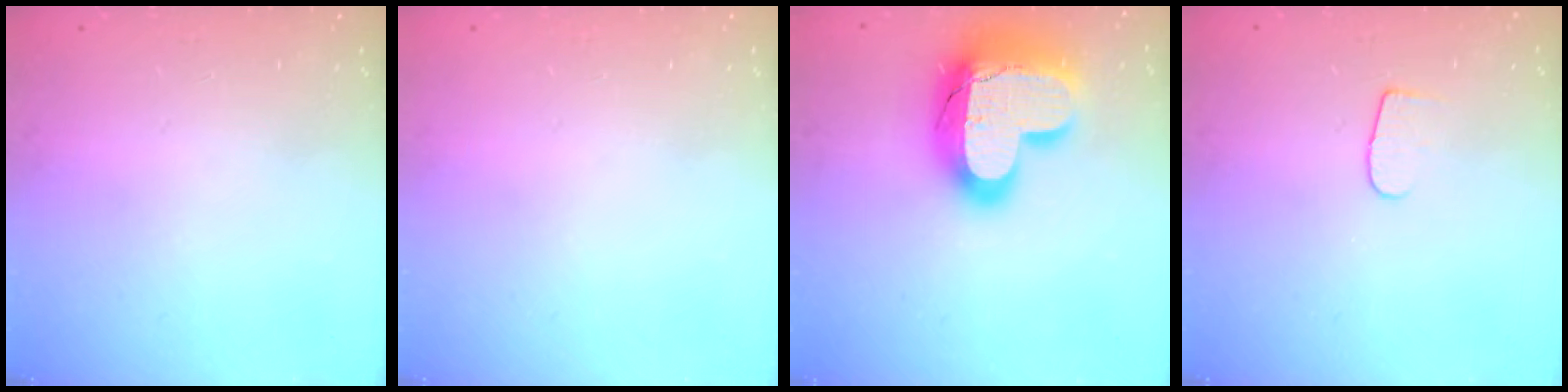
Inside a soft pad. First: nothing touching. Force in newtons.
{"total": 0.0}
{"total": 22.3, "press": 22.3, "slide": 1.5}
{"total": 5.2, "press": 5.1, "slide": 0.6}